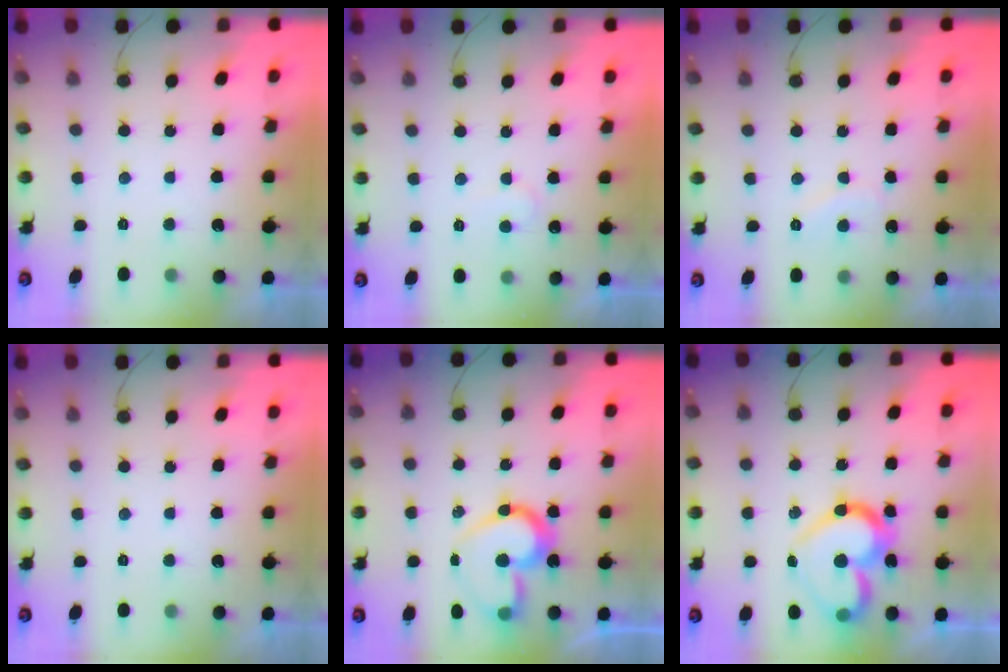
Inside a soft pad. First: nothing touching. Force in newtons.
{"total": 5.4, "press": 5.4, "slide": 0.4}
{"total": 6.0, "press": 6.0, "slide": 0.4}
{"total": 0.0}
{"total": 15.7, "press": 15.6, "slide": 0.9}
{"total": 18.5, "press": 18.4, "slide": 1.9}